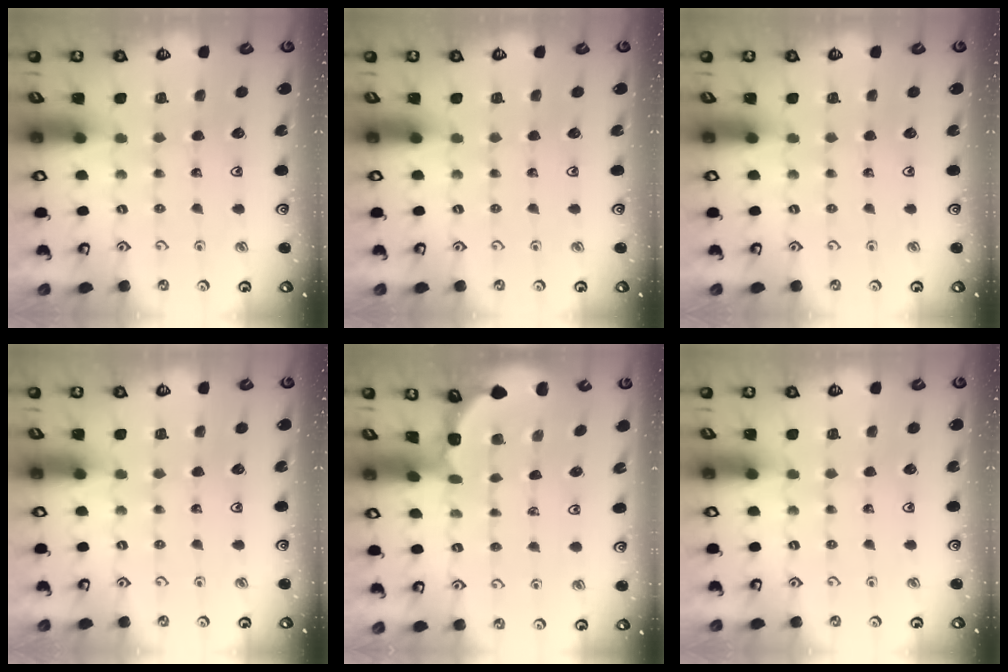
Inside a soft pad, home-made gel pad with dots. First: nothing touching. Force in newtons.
{"total": 0.0}
{"total": 0.0}
{"total": 0.0}
{"total": 1.7, "press": 1.7, "slide": 0.1}
{"total": 0.0}